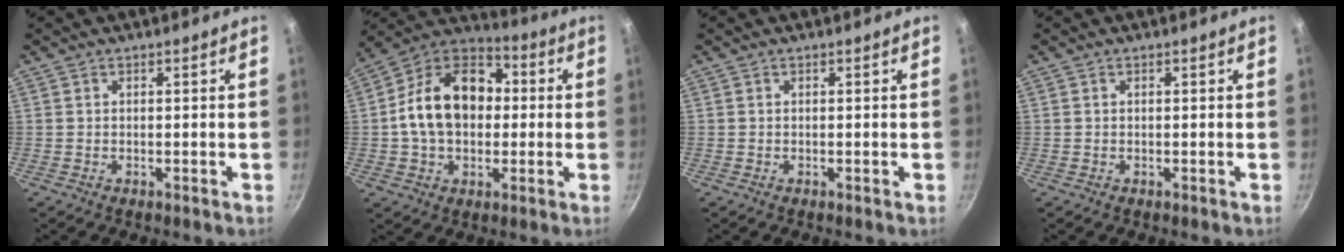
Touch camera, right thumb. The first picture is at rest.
{"total": 18.4, "force": [0.6, 13.1, 13.0], "torque": [-0.190, 0.039, -0.009]}
{"total": 0.0}
{"total": 0.0}